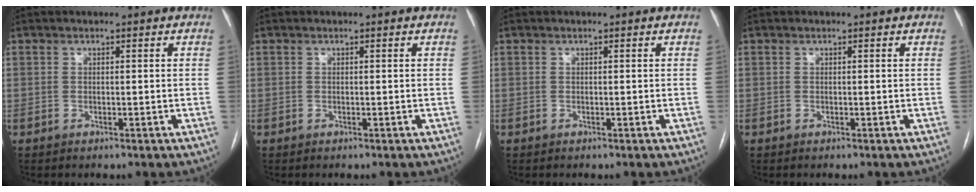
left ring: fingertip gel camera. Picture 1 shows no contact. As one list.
[{"total": 0.0}, {"total": 0.0}, {"total": 0.0}]